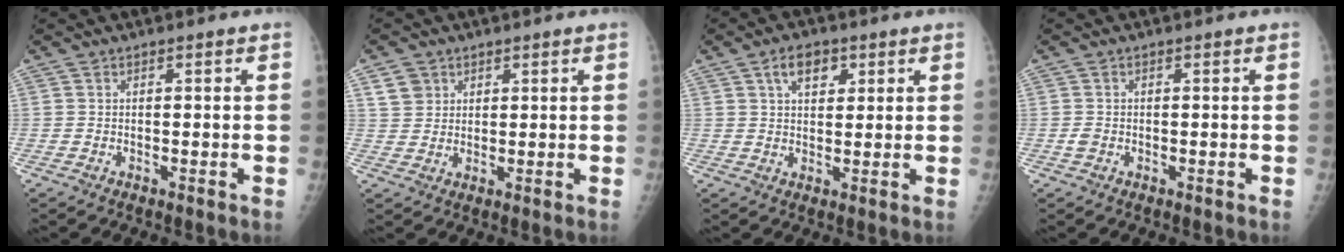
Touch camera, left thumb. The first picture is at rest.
{"total": 3.9, "force": [2.0, 3.2, 0.9], "torque": [0.002, -0.010, 0.039]}
{"total": 5.5, "force": [2.6, 3.3, 3.6], "torque": [-0.039, -0.005, 0.040]}
{"total": 1.2, "force": [-0.4, 0.9, 0.6], "torque": [-0.016, 0.000, -0.008]}